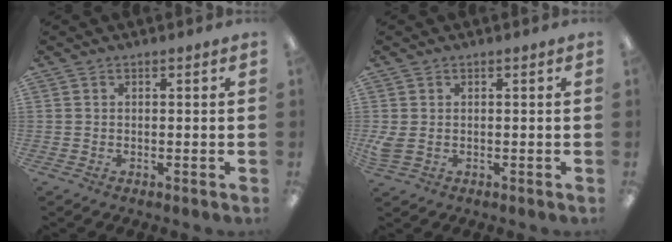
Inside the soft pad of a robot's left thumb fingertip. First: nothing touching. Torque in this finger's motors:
{"motor_torque": [-0.07, 0.08, 0.03, -0.06, 0.02]}